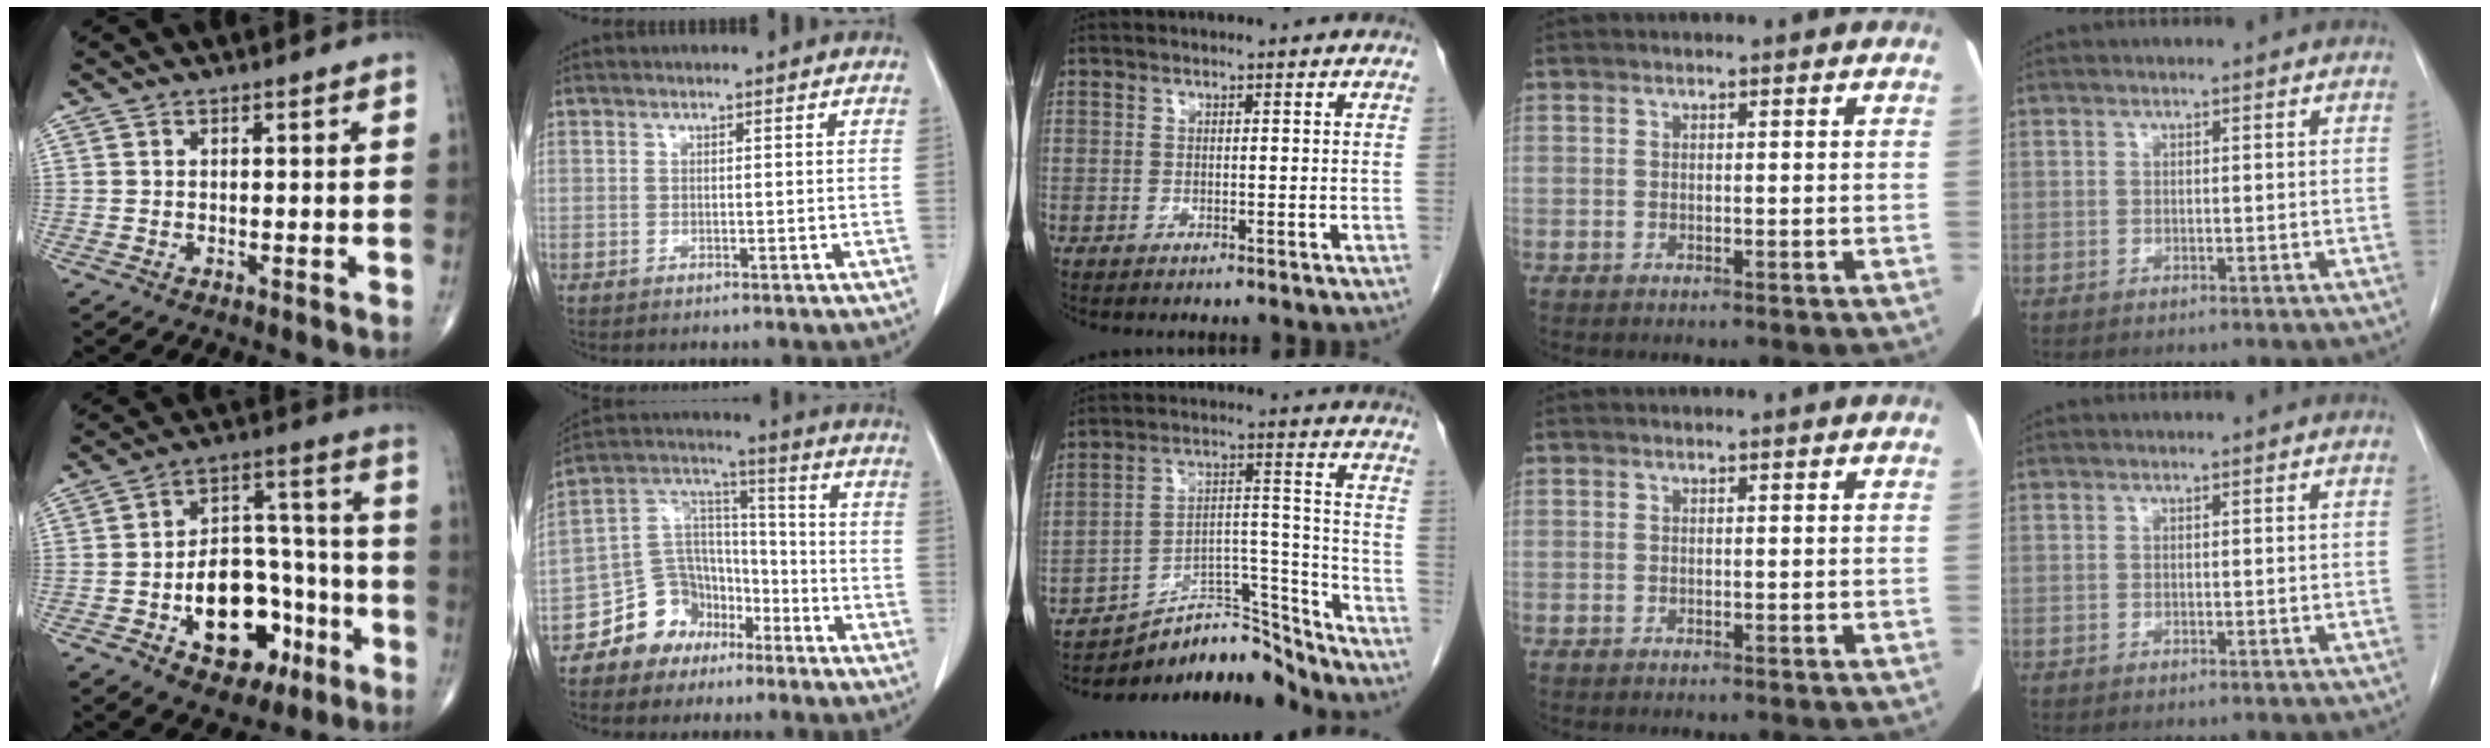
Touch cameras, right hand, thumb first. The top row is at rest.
{"thumb": {"total": 17.6, "force": [-6.5, 11.2, 11.9], "torque": [-0.132, 0.060, -0.090]}, "index": {"total": 10.3, "force": [-6.7, 7.4, 2.2], "torque": [-0.041, 0.053, -0.120]}, "middle": {"total": 12.0, "force": [-11.6, 2.5, 1.3], "torque": [-0.004, 0.059, -0.191]}}